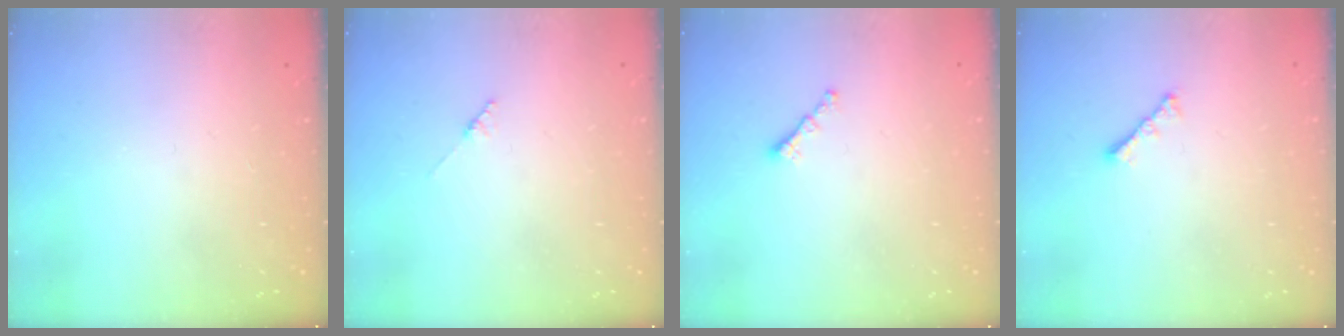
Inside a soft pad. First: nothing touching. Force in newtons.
{"total": 1.8, "press": 1.7, "slide": 0.3}
{"total": 0.7, "press": 0.6, "slide": 0.4}
{"total": 2.4, "press": 2.3, "slide": 0.6}